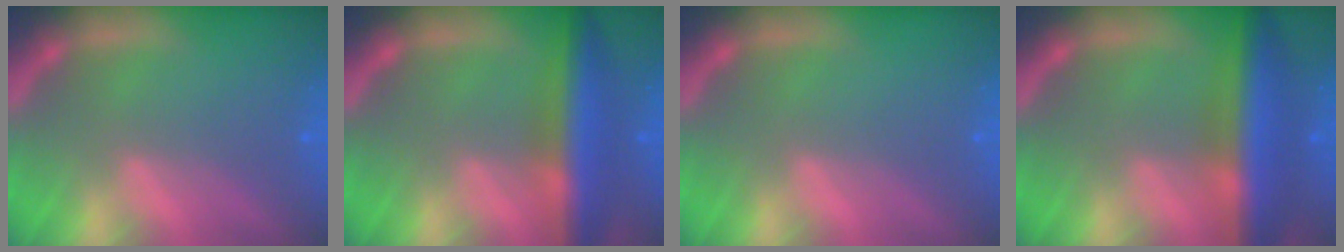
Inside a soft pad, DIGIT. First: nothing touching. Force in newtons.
{"total": 7.5}
{"total": 0.0}
{"total": 8.5}